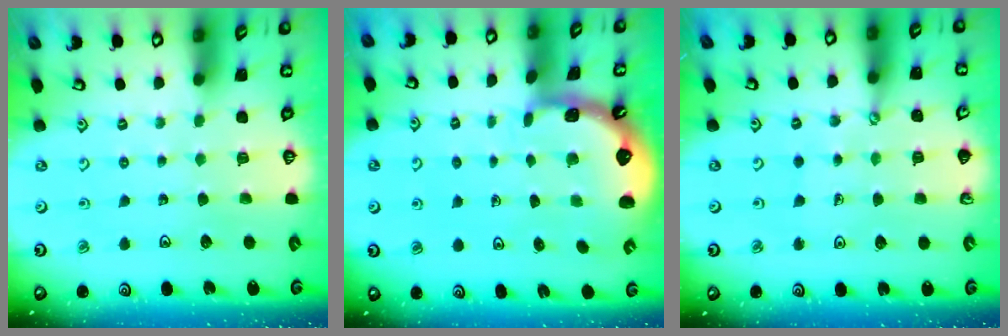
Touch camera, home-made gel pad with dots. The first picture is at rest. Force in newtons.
{"total": 1.0, "press": 1.0, "slide": 0.2}
{"total": 0.6, "press": 0.6, "slide": 0.1}